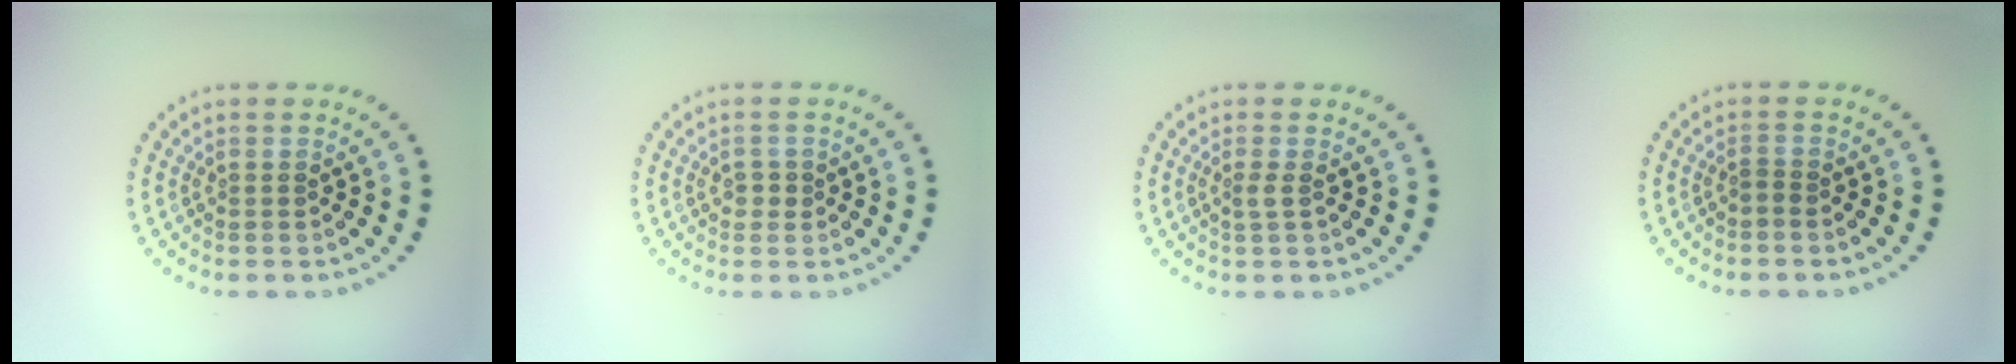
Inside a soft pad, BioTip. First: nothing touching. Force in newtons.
{"total": 1.2, "press": 1.1, "slide": 0.4}
{"total": 0.8, "press": 0.6, "slide": 0.5}
{"total": 0.6, "press": 0.3, "slide": 0.5}